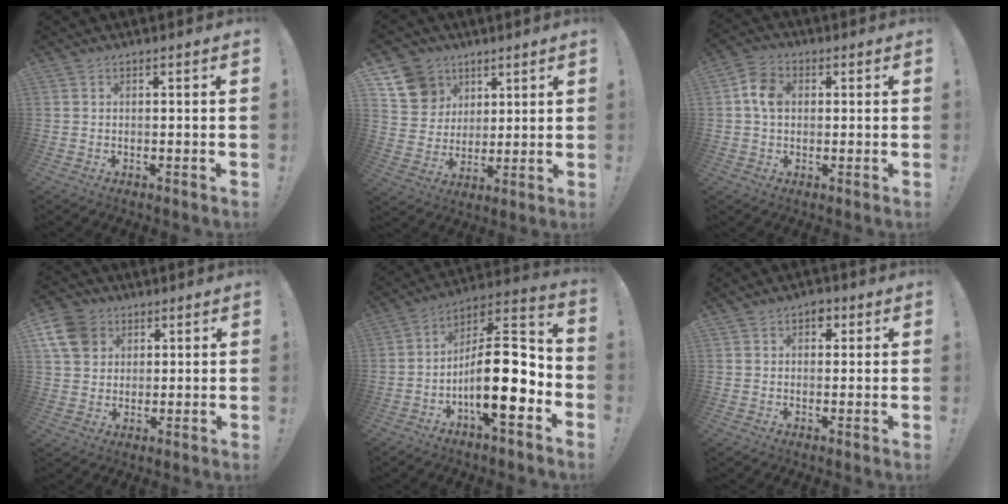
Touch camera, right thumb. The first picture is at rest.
{"total": 12.2, "force": [6.0, 10.2, 2.8], "torque": [-0.039, -0.032, 0.125]}
{"total": 7.6, "force": [0.9, 5.7, 5.0], "torque": [-0.081, 0.012, 0.018]}
{"total": 11.5, "force": [4.5, 9.6, 4.5], "torque": [-0.076, -0.021, 0.093]}
{"total": 20.2, "force": [-5.0, 7.3, 18.2], "torque": [-0.311, 0.019, -0.082]}
{"total": 3.7, "force": [1.4, 3.0, 1.6], "torque": [-0.008, -0.002, 0.020]}